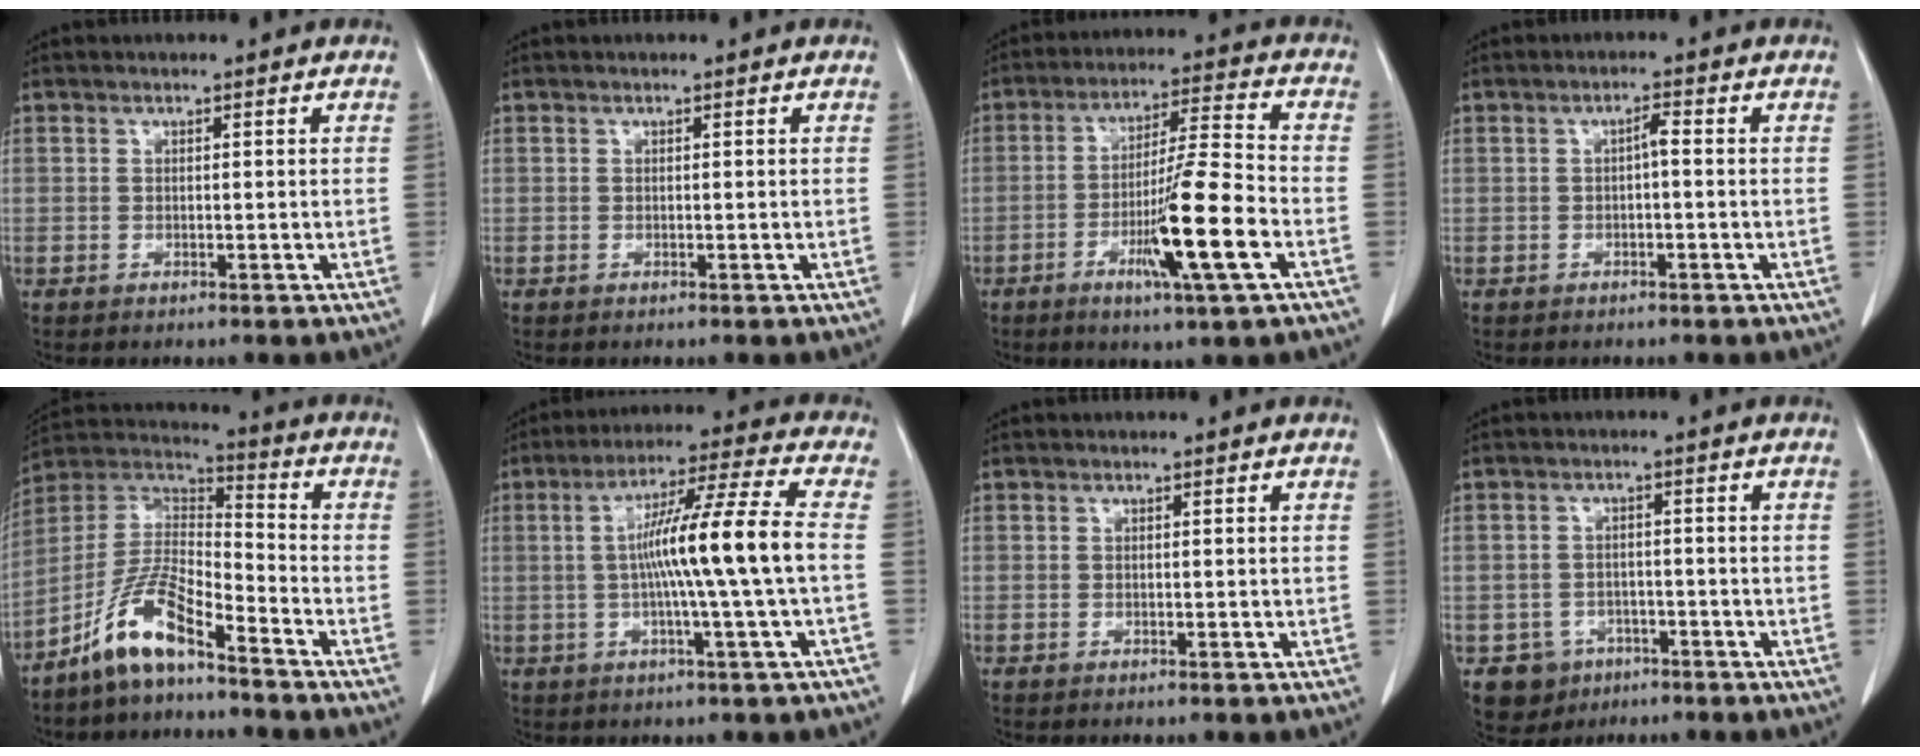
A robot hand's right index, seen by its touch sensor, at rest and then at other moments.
{"total": 0.0}
{"total": 12.6, "force": [-4.5, -0.2, 11.8], "torque": [-0.208, -0.011, -0.079]}
{"total": 1.5, "force": [0.0, 0.3, 1.4], "torque": [-0.026, 0.005, 0.001]}
{"total": 10.3, "force": [-7.4, 2.1, 6.9], "torque": [-0.151, 0.015, -0.146]}
{"total": 12.3, "force": [-0.4, -1.6, 12.2], "torque": [-0.208, 0.009, -0.009]}
{"total": 0.0}
{"total": 5.1, "force": [-2.5, 4.4, 0.5], "torque": [-0.005, 0.011, -0.033]}